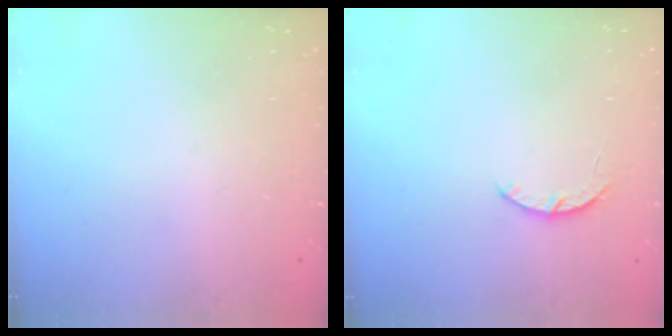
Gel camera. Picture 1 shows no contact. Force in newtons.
{"total": 2.9, "press": 2.8, "slide": 0.5}